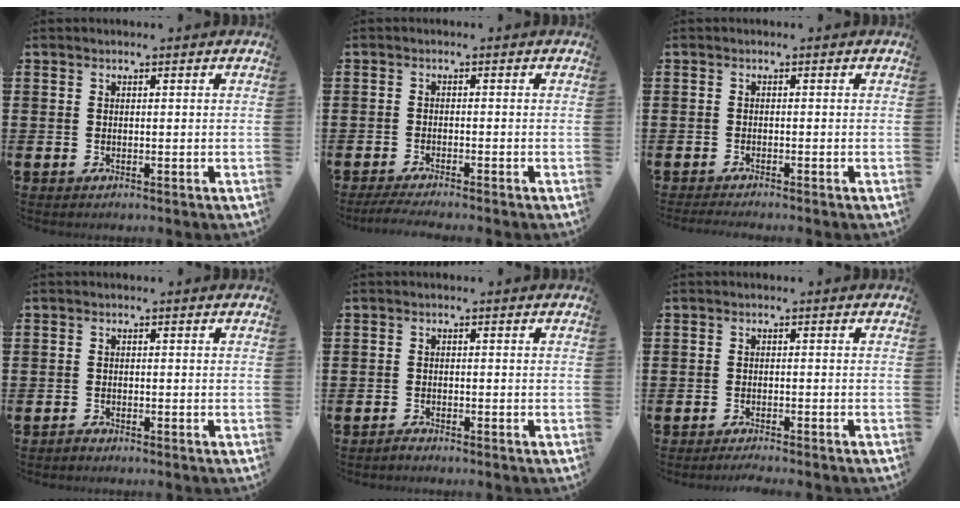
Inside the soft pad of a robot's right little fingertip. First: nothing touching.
{"total": 1.4, "force": [-1.1, 0.0, 1.0], "torque": [-0.015, 0.001, -0.020]}
{"total": 0.8, "force": [-0.8, -0.1, 0.3], "torque": [-0.006, -0.002, -0.015]}
{"total": 0.7, "force": [-0.7, 0.1, 0.1], "torque": [-0.004, -0.003, -0.014]}
{"total": 0.6, "force": [-0.6, 0.1, 0.1], "torque": [-0.004, -0.002, -0.011]}
{"total": 1.2, "force": [-1.1, -0.2, 0.3], "torque": [-0.005, -0.001, -0.022]}